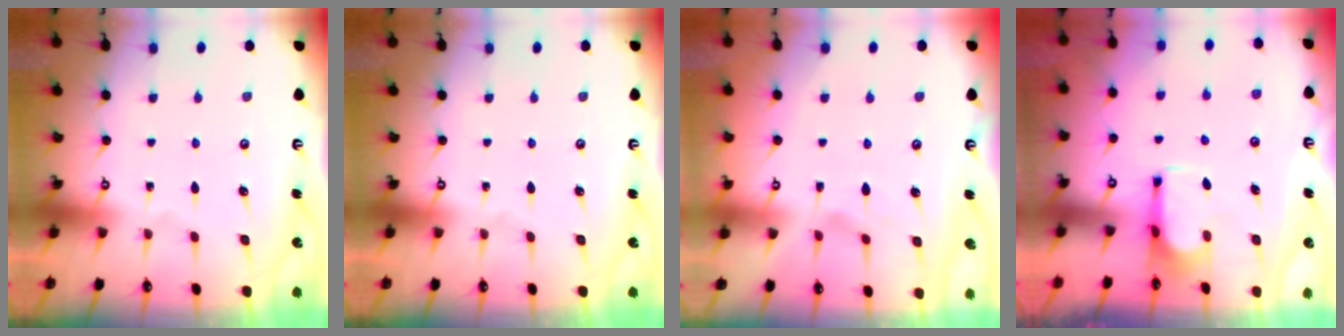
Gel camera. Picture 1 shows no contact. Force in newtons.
{"total": 0.0}
{"total": 2.9, "press": 2.7, "slide": 1.0}
{"total": 0.8, "press": 0.6, "slide": 0.6}